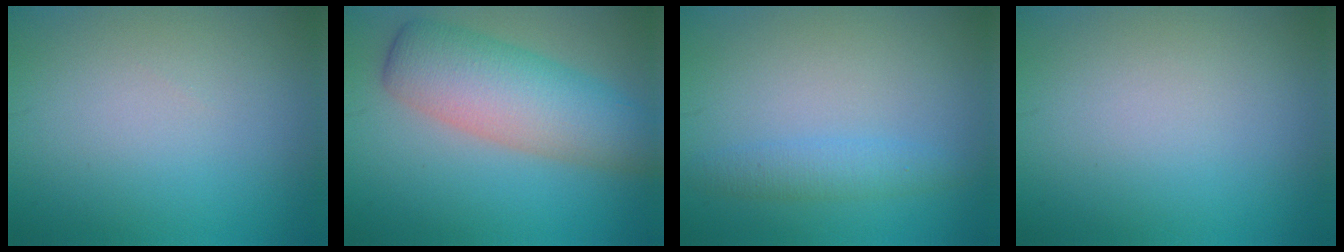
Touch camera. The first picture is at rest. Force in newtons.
{"total": 7.5, "press": 7.5, "slide": 0.3}
{"total": 2.2, "press": 2.2, "slide": 0.2}
{"total": 0.0}